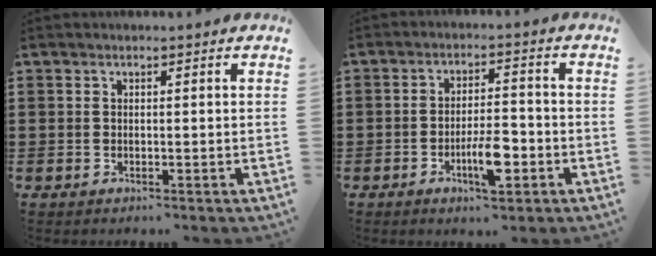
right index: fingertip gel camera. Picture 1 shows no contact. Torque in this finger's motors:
{"motor_torque": [0.15, 0.11, 0.26, 0.09]}